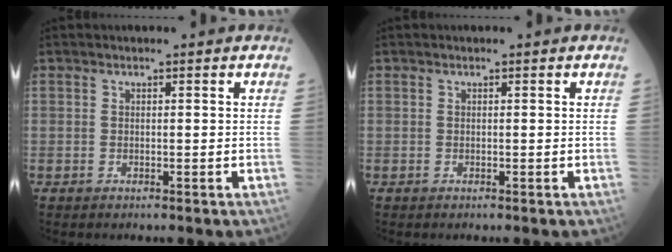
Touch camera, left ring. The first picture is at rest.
{"total": 0.0}